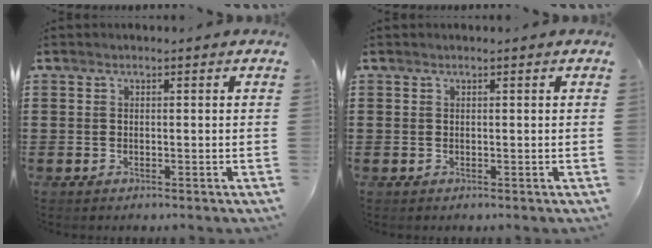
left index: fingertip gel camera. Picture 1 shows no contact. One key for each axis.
{"total": 0.0}